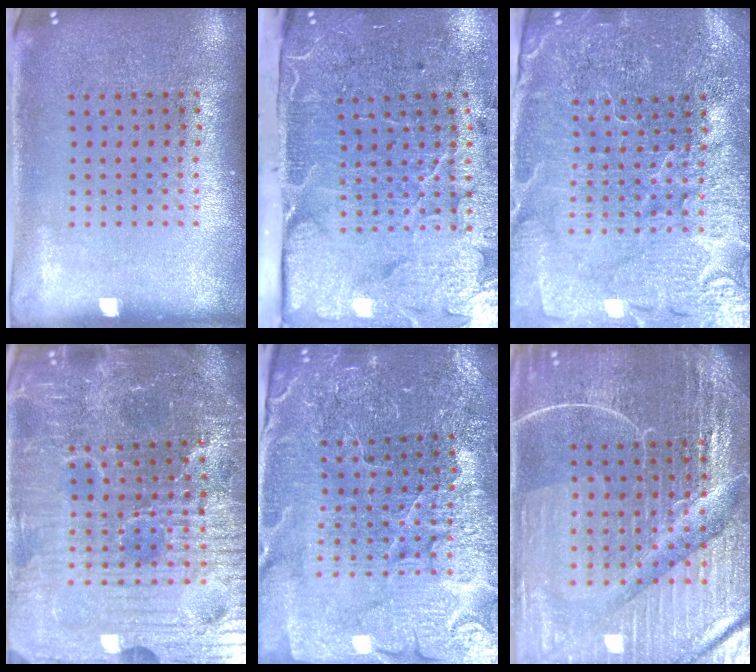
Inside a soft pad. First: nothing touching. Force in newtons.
{"total": 5.1, "press": 4.0, "slide": 3.2}
{"total": 4.2, "press": 4.0, "slide": 1.1}
{"total": 6.8, "press": 6.2, "slide": 2.8}
{"total": 4.2, "press": 4.1, "slide": 0.8}
{"total": 6.3, "press": 5.6, "slide": 2.8}